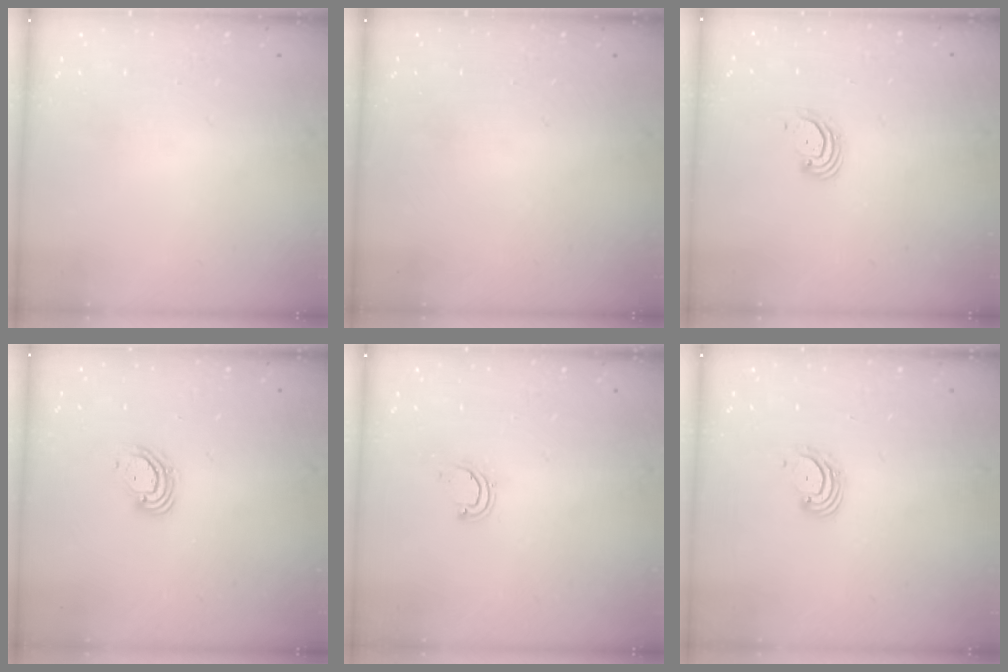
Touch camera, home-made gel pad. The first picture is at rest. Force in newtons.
{"total": 0.0}
{"total": 3.0, "press": 3.0, "slide": 0.3}
{"total": 5.0, "press": 4.9, "slide": 0.5}
{"total": 3.9, "press": 3.9, "slide": 0.4}
{"total": 3.7, "press": 3.7, "slide": 0.4}